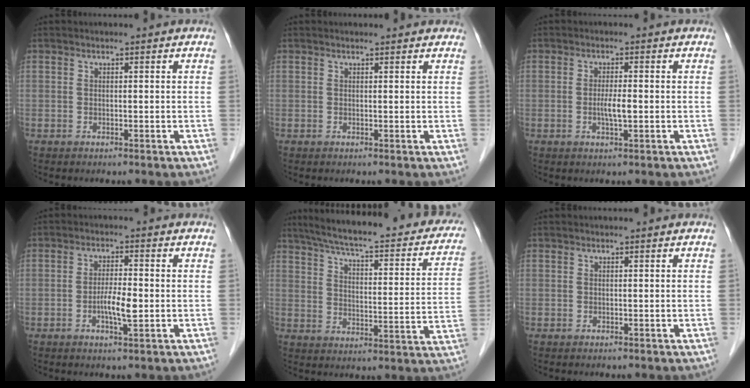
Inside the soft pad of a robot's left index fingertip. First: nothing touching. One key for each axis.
{"total": 3.2, "fx": 2.9, "fy": 0.9, "fz": 1.0, "tx": -0.013, "ty": 0.017, "tz": 0.026}
{"total": 2.5, "fx": -0.4, "fy": 0.3, "fz": 2.5, "tx": -0.049, "ty": -0.002, "tz": -0.007}
{"total": 4.1, "fx": -0.9, "fy": 0.7, "fz": 3.9, "tx": -0.074, "ty": -0.002, "tz": -0.016}
{"total": 28.1, "fx": 23.0, "fy": 5.5, "fz": 15.1, "tx": -0.221, "ty": -0.011, "tz": 0.282}
{"total": 0.0}